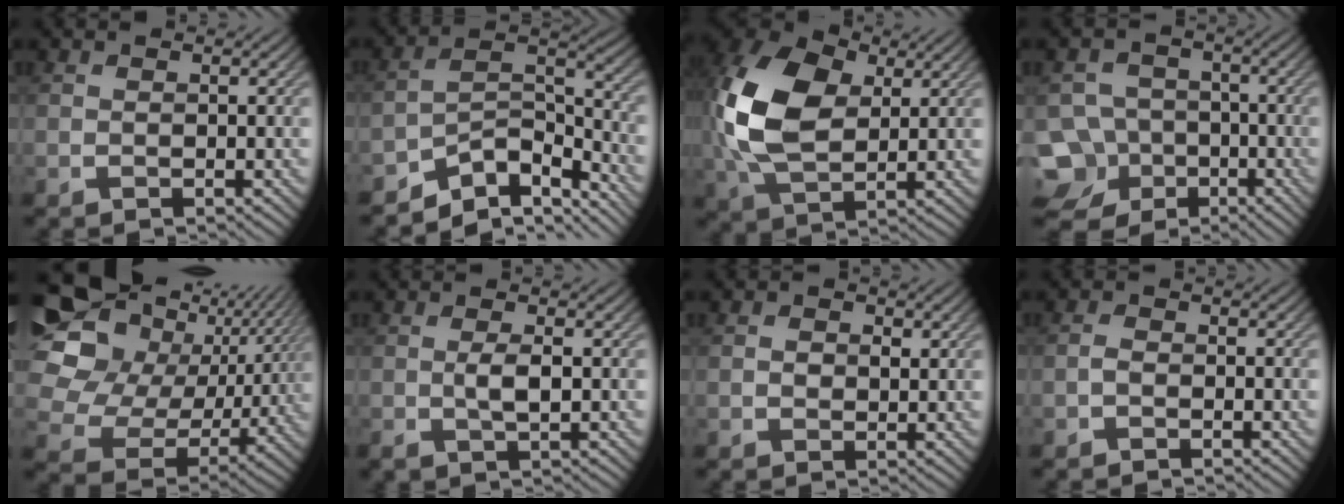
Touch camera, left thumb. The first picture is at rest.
{"total": 9.4, "force": [-7.4, 3.1, 4.9], "torque": [-0.076, -0.003, -0.141]}
{"total": 13.6, "force": [2.4, 8.8, 10.1], "torque": [-0.251, 0.013, 0.042]}
{"total": 11.6, "force": [-6.3, 9.3, 2.9], "torque": [-0.084, -0.040, -0.122]}
{"total": 19.6, "force": [6.0, 15.7, 10.2], "torque": [-0.269, 0.028, 0.107]}
{"total": 2.3, "force": [-0.2, 0.9, 2.2], "torque": [-0.051, -0.003, -0.004]}
{"total": 1.6, "force": [0.1, 1.2, 1.0], "torque": [-0.021, -0.002, -0.002]}
{"total": 1.3, "force": [-0.9, 0.6, 0.8], "torque": [-0.016, 0.002, -0.022]}